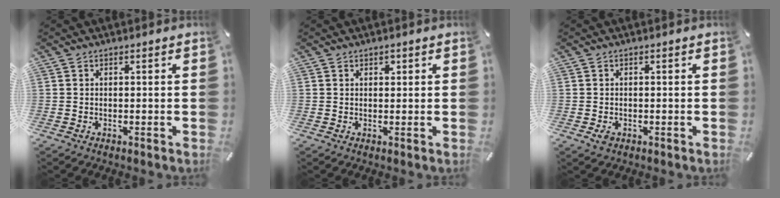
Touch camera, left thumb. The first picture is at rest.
{"total": 1.0, "force": [0.5, 0.8, 0.3], "torque": [0.002, -0.002, 0.008]}
{"total": 1.6, "force": [-0.6, 1.3, 0.9], "torque": [-0.015, 0.004, -0.010]}